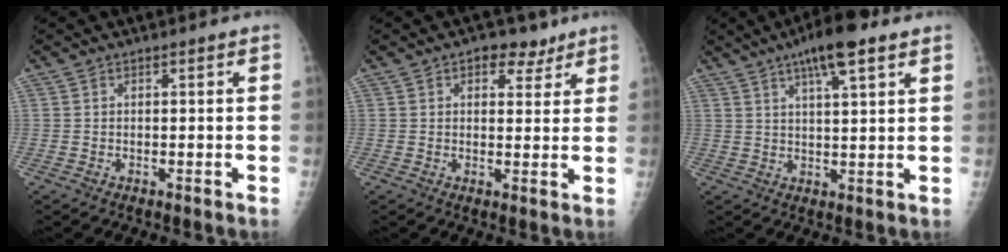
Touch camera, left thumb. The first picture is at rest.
{"total": 5.2, "force": [3.2, 3.3, 2.4], "torque": [-0.001, -0.011, 0.041]}
{"total": 9.7, "force": [5.7, 2.0, 7.6], "torque": [-0.120, -0.011, 0.091]}